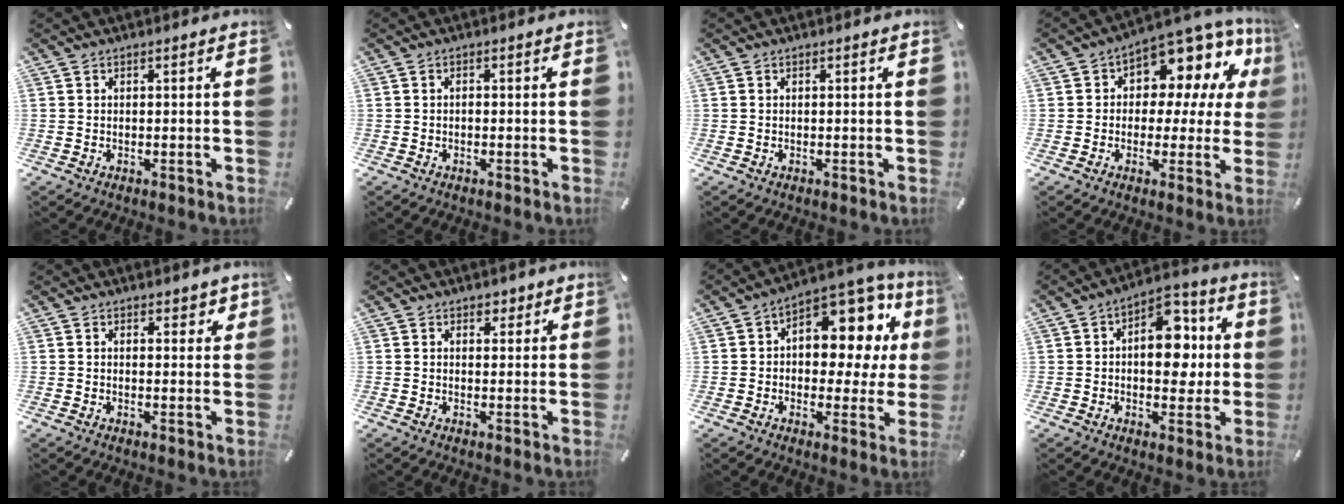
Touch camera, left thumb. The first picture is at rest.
{"total": 0.5, "force": [-0.3, 0.3, 0.3], "torque": [-0.008, -0.001, -0.006]}
{"total": 0.0}
{"total": 9.3, "force": [5.1, 6.1, 5.0], "torque": [-0.067, -0.059, 0.089]}
{"total": 2.2, "force": [1.4, 1.5, 0.9], "torque": [0.004, -0.005, 0.020]}
{"total": 2.3, "force": [1.4, 1.7, 0.6], "torque": [0.002, -0.002, 0.021]}
{"total": 13.4, "force": [5.4, 8.4, 9.0], "torque": [-0.117, -0.056, 0.092]}
{"total": 12.7, "force": [1.1, 8.3, 9.5], "torque": [-0.115, -0.003, 0.017]}